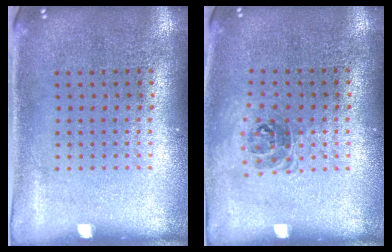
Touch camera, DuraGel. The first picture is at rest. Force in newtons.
{"total": 1.1, "press": 0.9, "slide": 0.5}